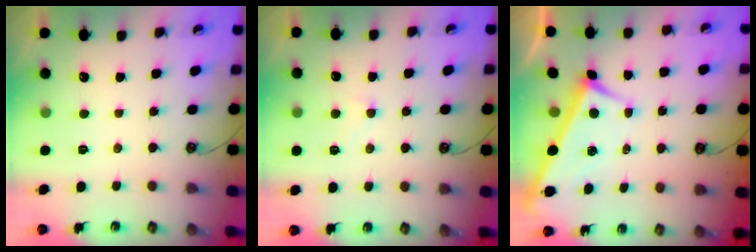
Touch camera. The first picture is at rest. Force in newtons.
{"total": 1.6, "press": 1.5, "slide": 0.5}
{"total": 4.0, "press": 3.9, "slide": 0.7}